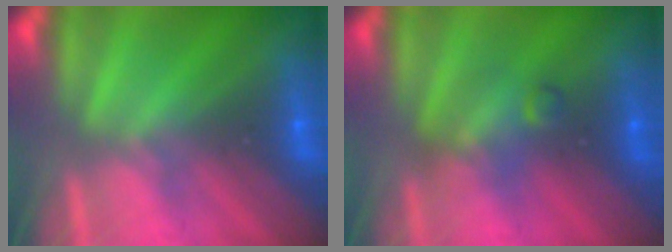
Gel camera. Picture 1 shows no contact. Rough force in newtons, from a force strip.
{"total": 2.4}